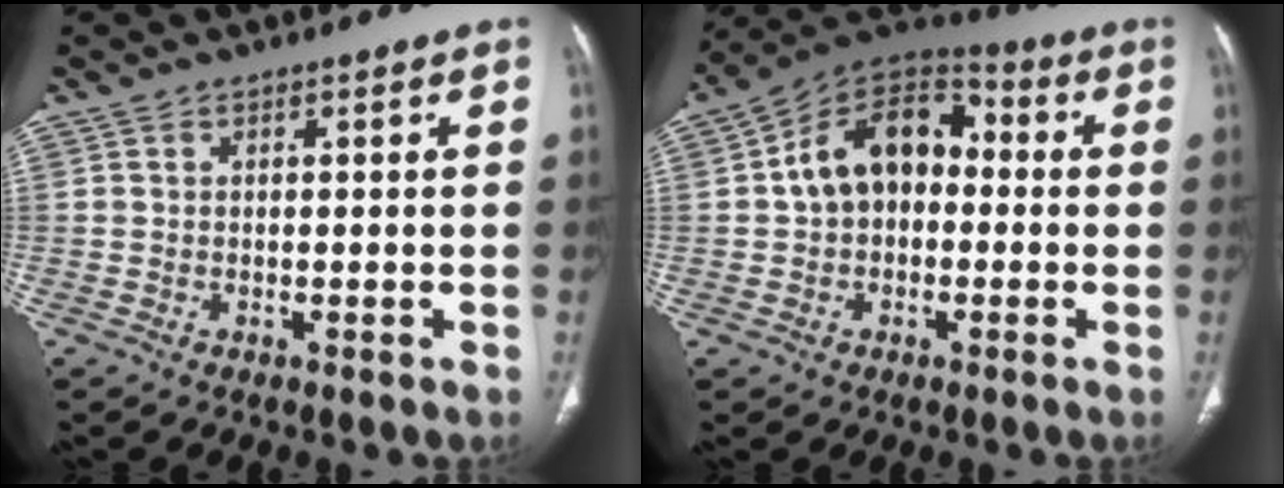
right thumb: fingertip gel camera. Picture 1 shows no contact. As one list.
[{"total": 14.2, "force": [0.7, 9.8, 10.2], "torque": [-0.136, 0.042, -0.004]}]